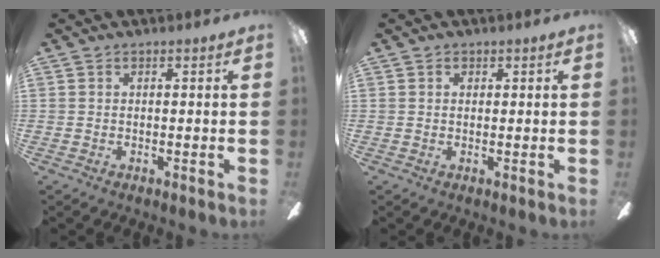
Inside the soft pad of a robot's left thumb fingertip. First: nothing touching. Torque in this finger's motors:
{"motor_torque": [0.04, -0.22, -0.36, 0.01, -0.02]}